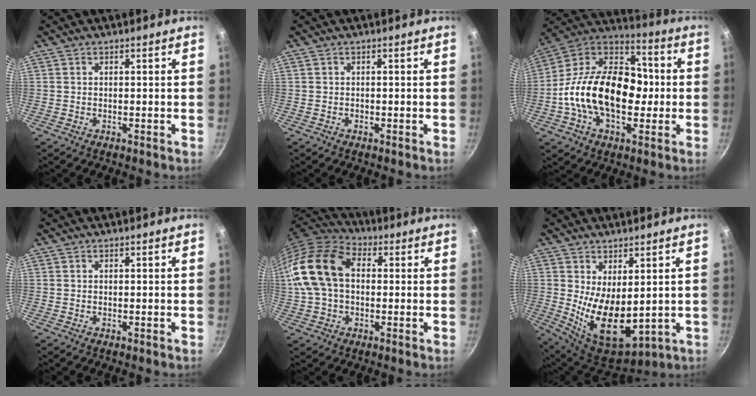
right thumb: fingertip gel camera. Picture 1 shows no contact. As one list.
[{"total": 0.0}, {"total": 24.3, "force": [-2.3, 15.8, 18.2], "torque": [-0.277, 0.047, -0.057]}, {"total": 0.0}, {"total": 16.3, "force": [1.4, 11.2, 11.7], "torque": [-0.209, 0.032, 0.012]}, {"total": 12.7, "force": [0.9, 6.8, 10.7], "torque": [-0.157, -0.038, 0.041]}]